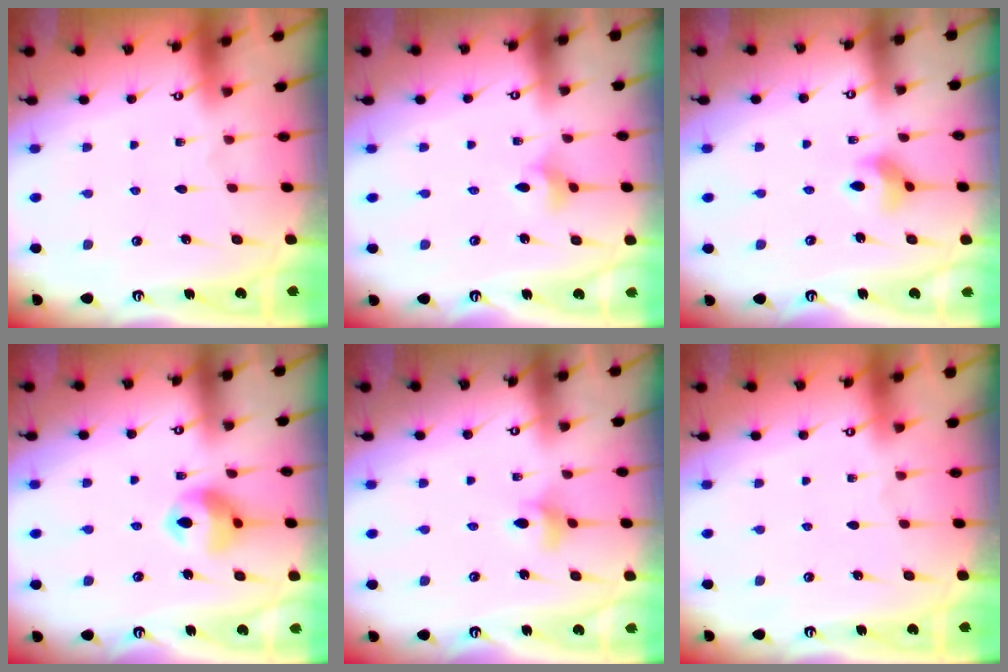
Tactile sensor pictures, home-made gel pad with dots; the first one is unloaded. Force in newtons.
{"total": 3.3, "press": 3.2, "slide": 0.6}
{"total": 5.5, "press": 5.5, "slide": 0.5}
{"total": 10.7, "press": 10.7, "slide": 1.3}
{"total": 5.0, "press": 5.0, "slide": 0.5}
{"total": 0.0}